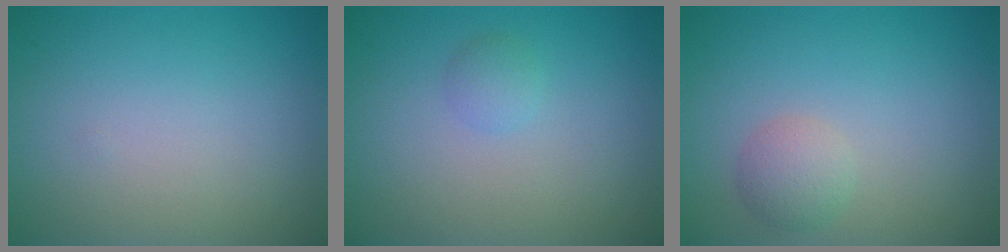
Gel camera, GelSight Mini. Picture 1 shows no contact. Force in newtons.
{"total": 1.1, "press": 1.1, "slide": 0.1}
{"total": 2.0, "press": 2.0, "slide": 0.0}